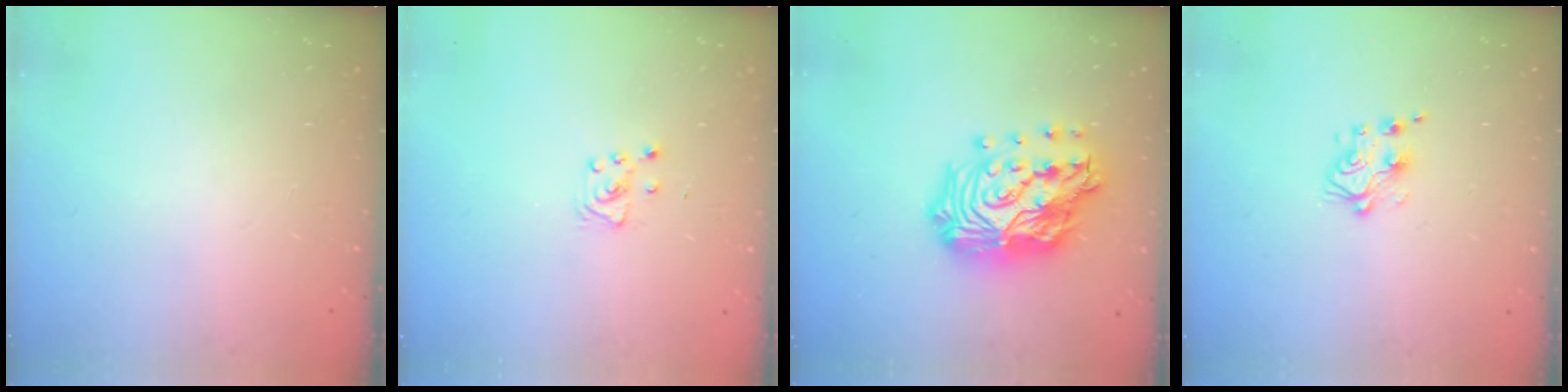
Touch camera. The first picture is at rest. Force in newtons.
{"total": 4.1, "press": 4.1, "slide": 0.4}
{"total": 23.4, "press": 23.3, "slide": 2.1}
{"total": 5.9, "press": 5.9, "slide": 0.5}